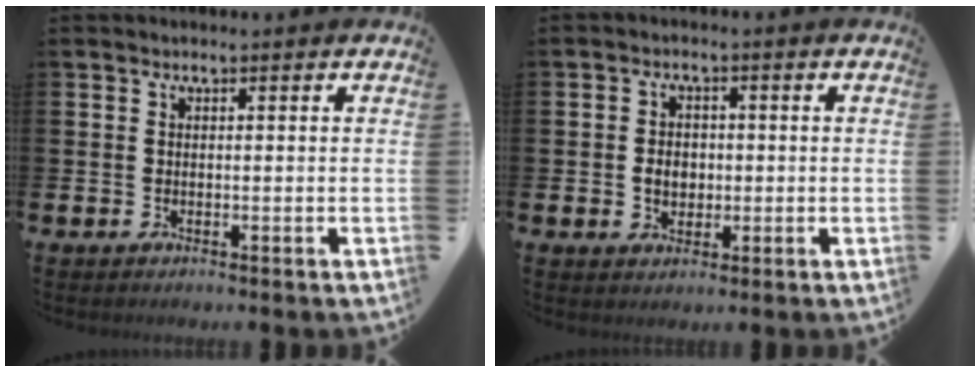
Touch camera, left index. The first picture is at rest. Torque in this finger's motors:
{"motor_torque": [0.52, -0.11, 0.09, 0.05]}